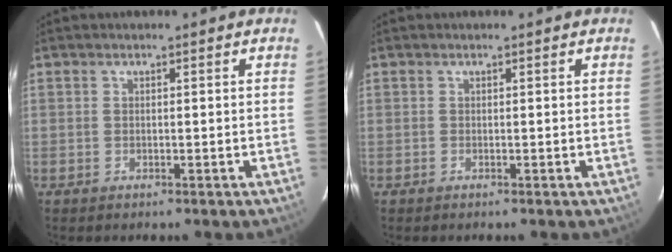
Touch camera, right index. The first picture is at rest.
{"total": 0.0}